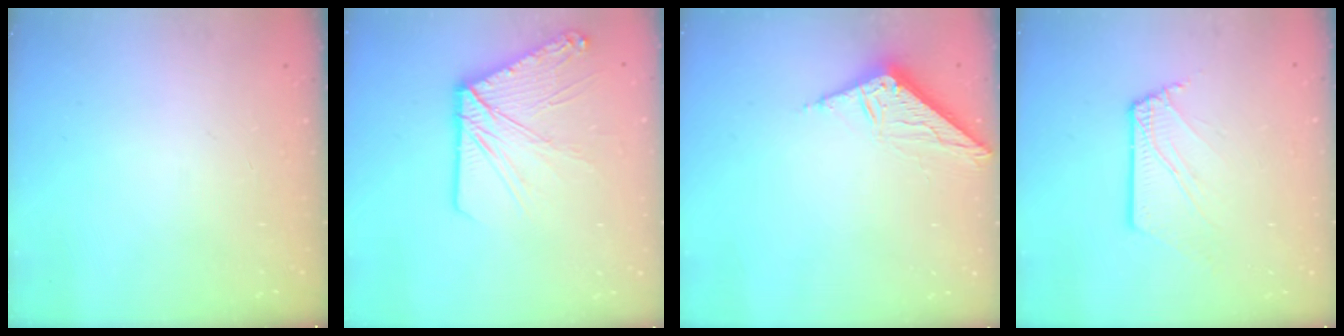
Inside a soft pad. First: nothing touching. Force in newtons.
{"total": 14.4, "press": 14.3, "slide": 2.1}
{"total": 8.3, "press": 8.3, "slide": 0.5}
{"total": 3.3, "press": 3.2, "slide": 0.3}